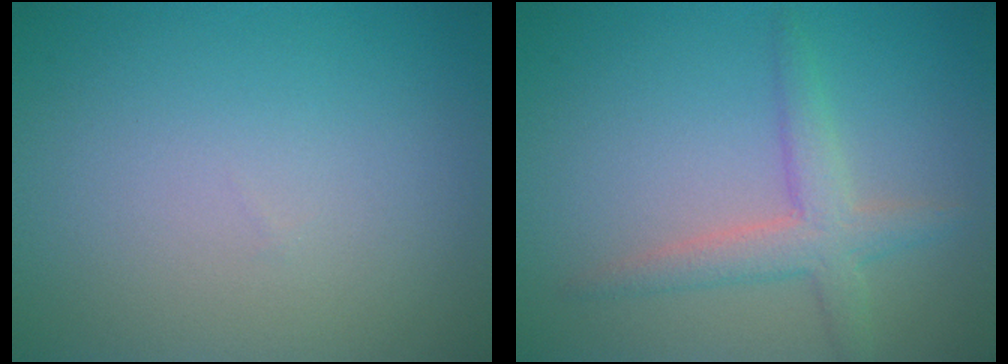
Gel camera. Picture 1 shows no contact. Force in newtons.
{"total": 3.1, "press": 3.1, "slide": 0.1}